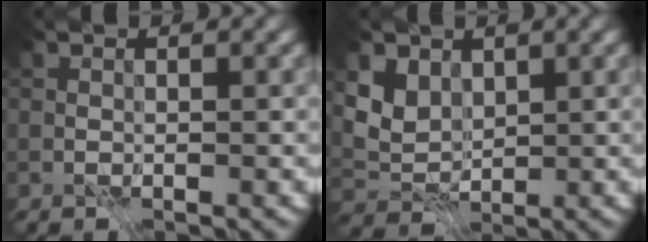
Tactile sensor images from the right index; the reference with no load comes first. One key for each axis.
{"total": 3.8, "fx": 1.9, "fy": 2.8, "fz": 1.6, "tx": -0.044, "ty": -0.009, "tz": 0.039}